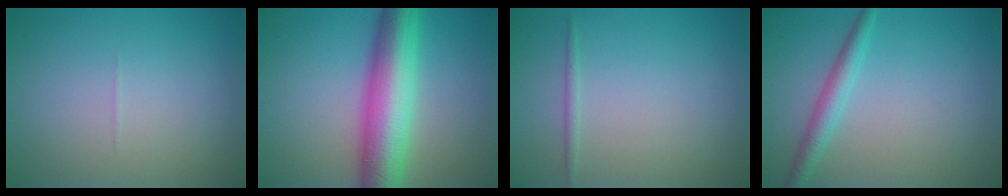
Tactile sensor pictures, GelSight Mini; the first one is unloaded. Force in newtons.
{"total": 9.0, "press": 9.0, "slide": 0.1}
{"total": 0.7, "press": 0.7, "slide": 0.0}
{"total": 2.4, "press": 2.4, "slide": 0.1}